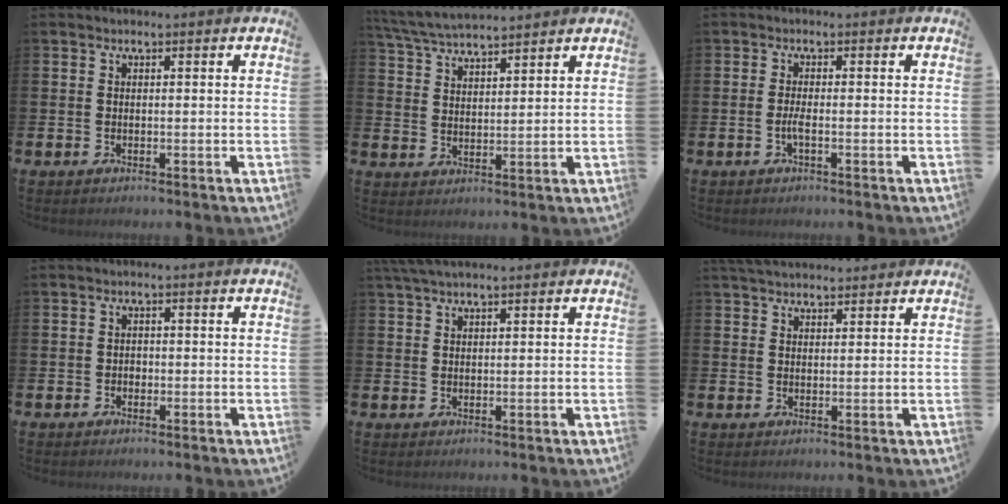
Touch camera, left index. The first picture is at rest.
{"total": 5.2, "force": [5.1, 0.6, 1.0], "torque": [-0.039, -0.023, 0.092]}
{"total": 1.4, "force": [-0.5, 0.2, 1.3], "torque": [-0.027, 0.000, -0.010]}
{"total": 0.9, "force": [-0.3, 0.8, 0.2], "torque": [0.001, 0.002, -0.010]}
{"total": 3.0, "force": [2.5, 0.6, 1.5], "torque": [-0.029, 0.000, 0.046]}
{"total": 3.4, "force": [3.3, 0.7, 0.5], "torque": [-0.011, -0.013, 0.061]}